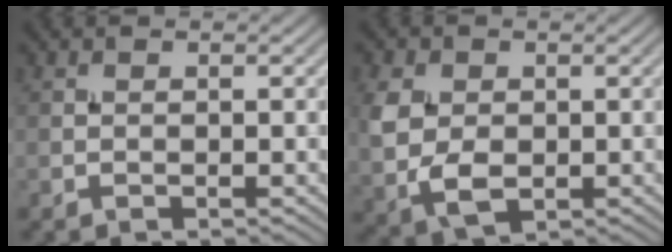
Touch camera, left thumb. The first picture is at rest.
{"total": 6.1, "force": [0.0, 4.4, 4.1], "torque": [-0.106, -0.007, -0.001]}